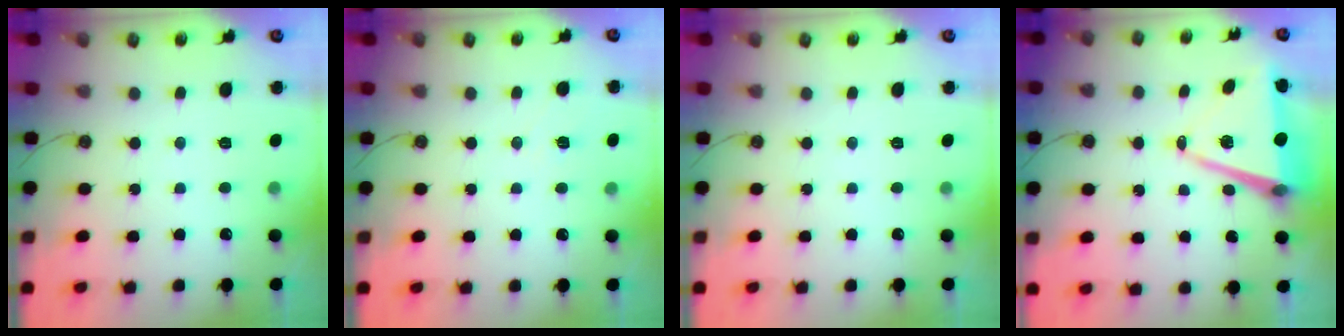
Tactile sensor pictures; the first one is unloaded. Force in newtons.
{"total": 6.9, "press": 5.7, "slide": 3.8}
{"total": 0.0}
{"total": 11.6, "press": 10.9, "slide": 4.0}